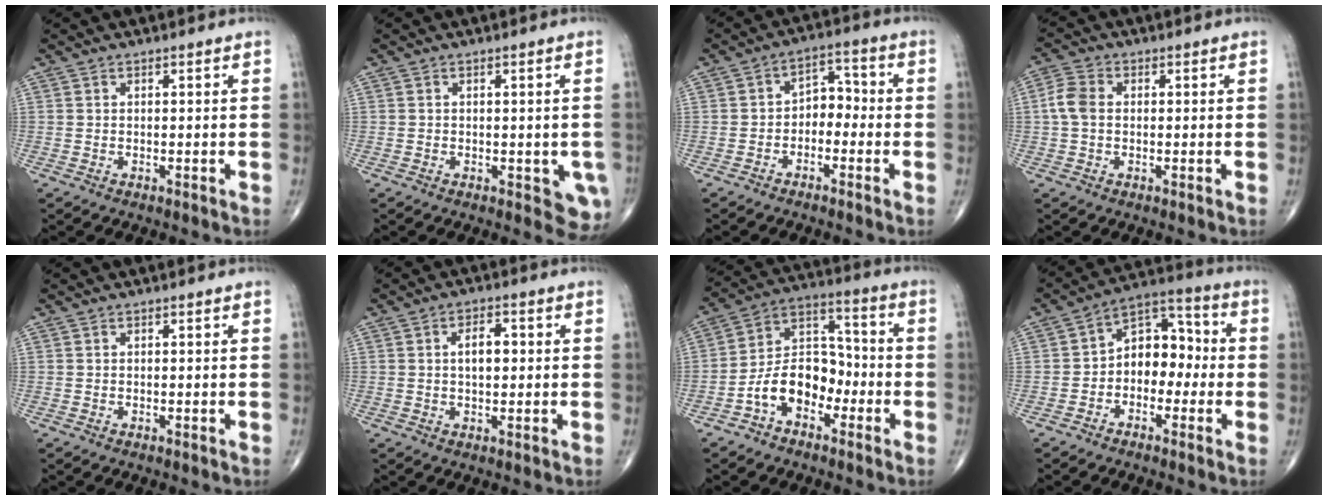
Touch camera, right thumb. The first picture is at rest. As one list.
[{"total": 4.8, "force": [-1.2, 2.5, 3.9], "torque": [-0.019, -0.004, -0.013]}, {"total": 5.5, "force": [-1.7, 3.9, 3.5], "torque": [-0.026, 0.033, -0.042]}, {"total": 4.5, "force": [0.1, 3.2, 3.2], "torque": [-0.073, 0.013, -0.004]}, {"total": 0.0}, {"total": 4.7, "force": [0.6, 2.5, 3.9], "torque": [-0.057, 0.004, 0.008]}, {"total": 11.7, "force": [-4.7, 7.7, 7.4], "torque": [-0.106, 0.060, -0.095]}, {"total": 10.2, "force": [-1.3, 7.2, 7.1], "torque": [-0.068, 0.042, -0.040]}]